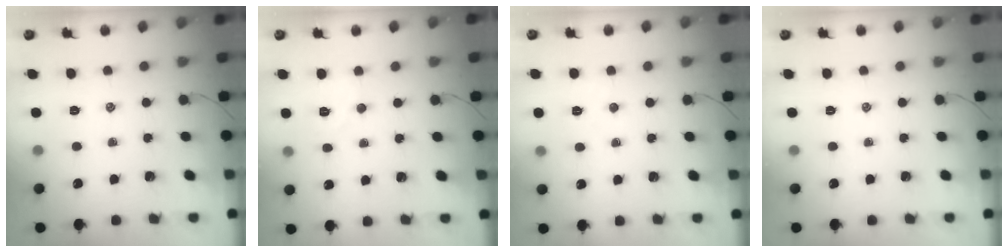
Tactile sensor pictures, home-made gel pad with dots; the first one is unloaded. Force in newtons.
{"total": 4.7, "press": 4.6, "slide": 1.1}
{"total": 4.1, "press": 4.0, "slide": 0.9}
{"total": 0.0}